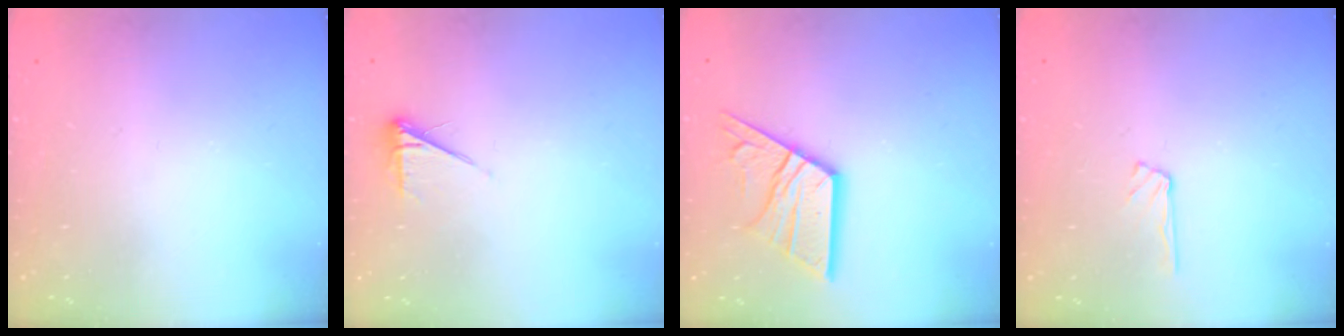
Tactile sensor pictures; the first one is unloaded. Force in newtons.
{"total": 5.5, "press": 5.5, "slide": 0.7}
{"total": 15.4, "press": 15.3, "slide": 1.5}
{"total": 4.7, "press": 4.6, "slide": 0.5}